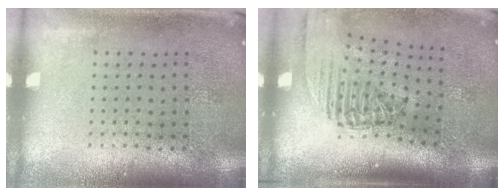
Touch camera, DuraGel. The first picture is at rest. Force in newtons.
{"total": 2.4, "press": 1.8, "slide": 1.6}